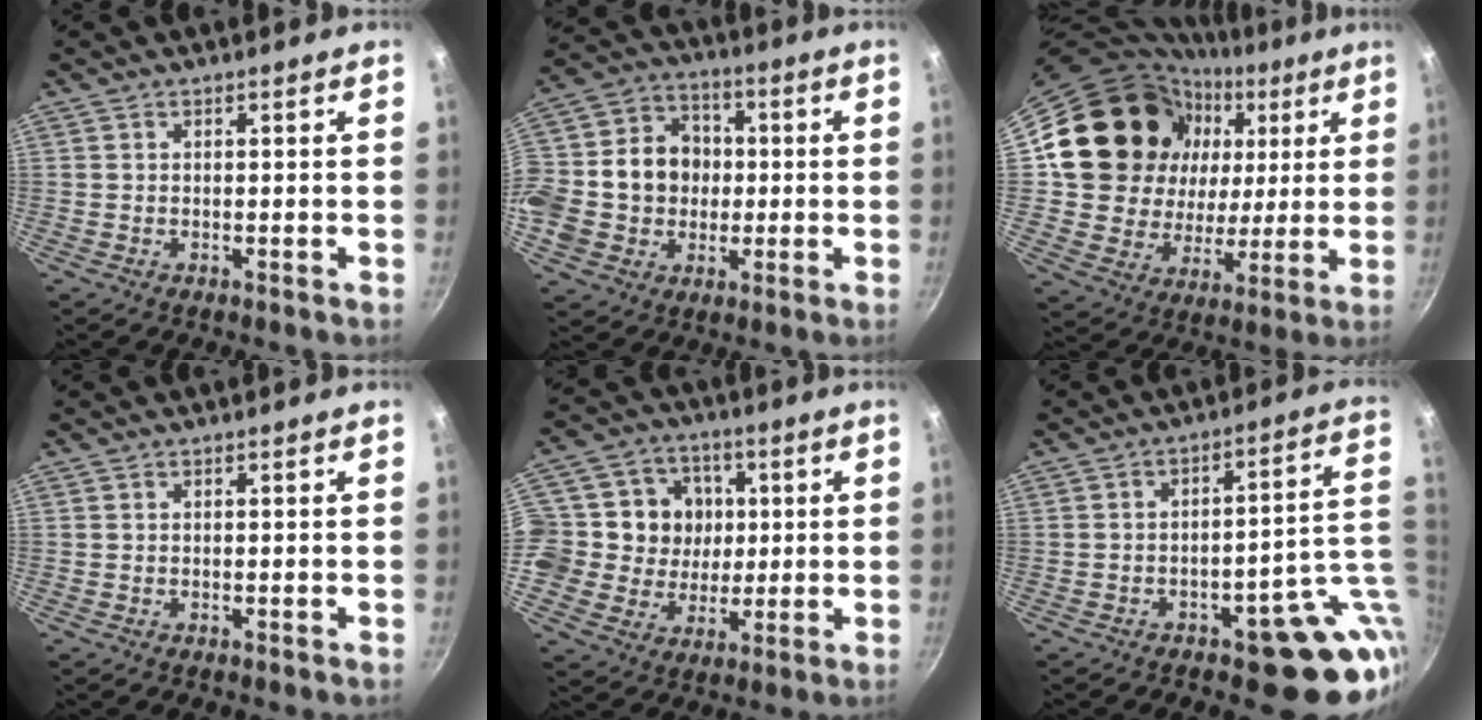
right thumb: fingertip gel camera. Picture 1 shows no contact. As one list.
[{"total": 19.4, "force": [-1.2, 16.7, 9.8], "torque": [-0.185, 0.043, -0.023]}, {"total": 22.4, "force": [7.4, 18.5, 10.1], "torque": [-0.142, 0.001, 0.137]}, {"total": 0.0}, {"total": 14.7, "force": [1.6, 13.4, 5.8], "torque": [-0.074, 0.005, 0.015]}, {"total": 14.9, "force": [-2.8, 7.0, 12.9], "torque": [-0.087, 0.028, -0.026]}]